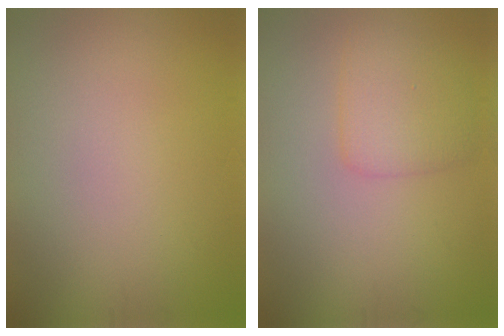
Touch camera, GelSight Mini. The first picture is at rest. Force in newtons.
{"total": 2.8, "press": 2.8, "slide": 0.2}